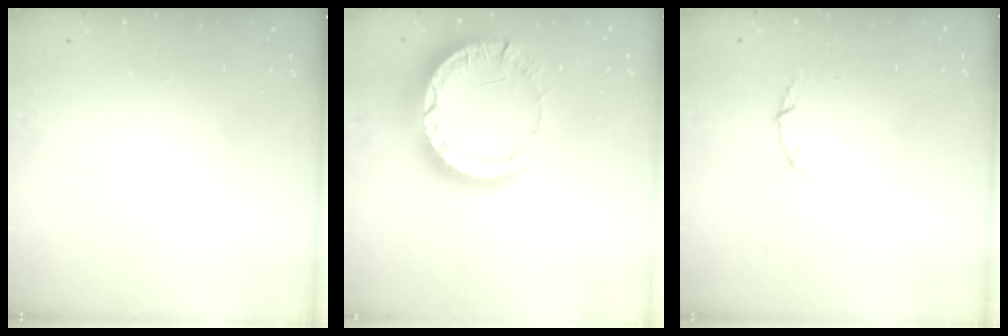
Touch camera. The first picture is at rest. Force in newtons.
{"total": 13.4, "press": 13.3, "slide": 1.4}
{"total": 2.8, "press": 2.8, "slide": 0.4}